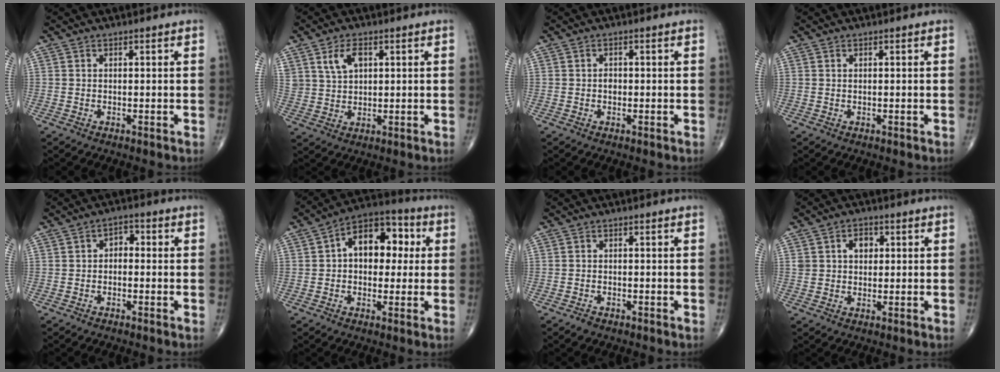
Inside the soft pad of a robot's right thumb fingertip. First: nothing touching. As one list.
[{"total": 5.6, "force": [2.5, 3.4, 3.7], "torque": [-0.060, -0.009, 0.052]}, {"total": 1.2, "force": [-0.1, 0.9, 0.8], "torque": [-0.010, 0.002, -0.003]}, {"total": 0.0}, {"total": 2.9, "force": [-0.2, 2.1, 2.0], "torque": [-0.013, 0.014, -0.016]}, {"total": 12.8, "force": [2.1, 8.3, 9.5], "torque": [-0.103, 0.030, 0.019]}, {"total": 1.2, "force": [-0.9, 0.7, 0.3], "torque": [-0.009, 0.003, -0.015]}, {"total": 4.4, "force": [1.2, 3.3, 2.6], "torque": [-0.022, 0.002, 0.018]}]